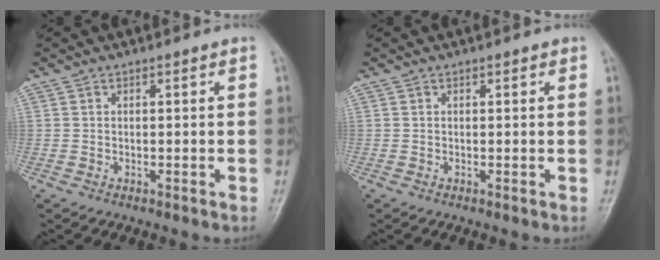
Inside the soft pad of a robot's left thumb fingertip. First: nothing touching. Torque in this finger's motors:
{"motor_torque": [-0.15, -0.07, -0.22, -0.19, 0.01]}